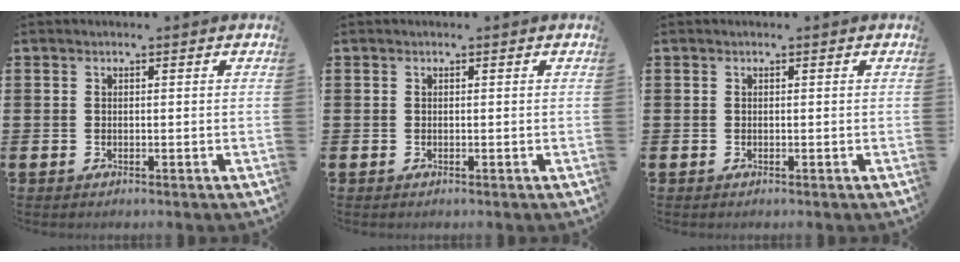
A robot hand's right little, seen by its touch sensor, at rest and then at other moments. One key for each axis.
{"total": 0.0}
{"total": 0.0}